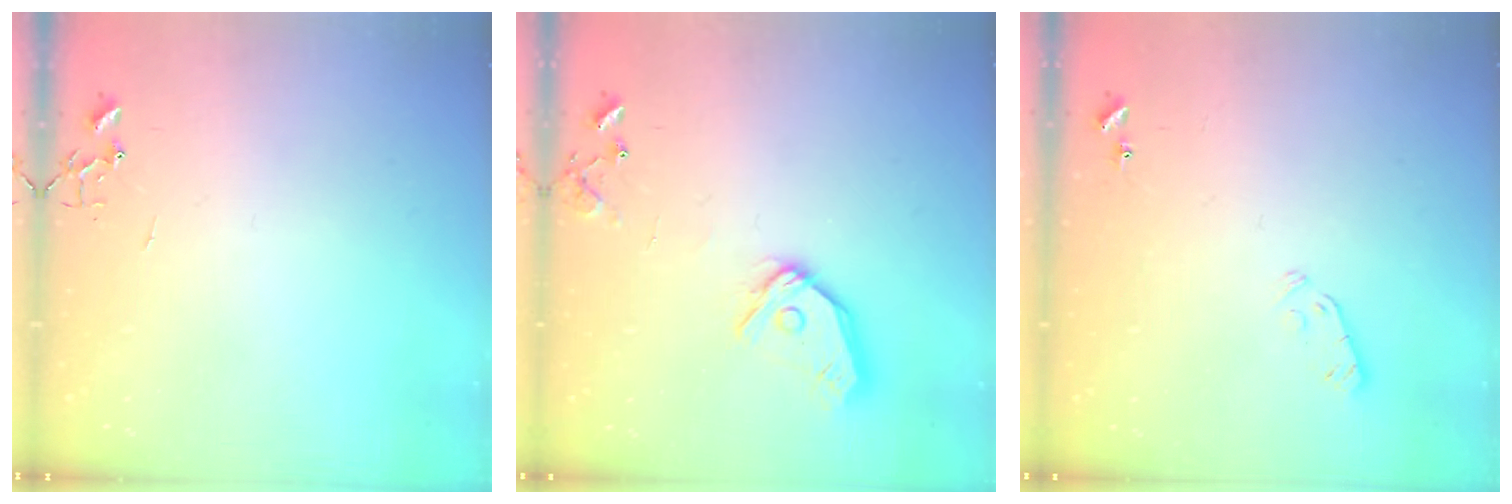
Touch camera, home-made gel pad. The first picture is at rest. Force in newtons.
{"total": 13.4, "press": 13.2, "slide": 1.8}
{"total": 3.9, "press": 3.8, "slide": 0.7}